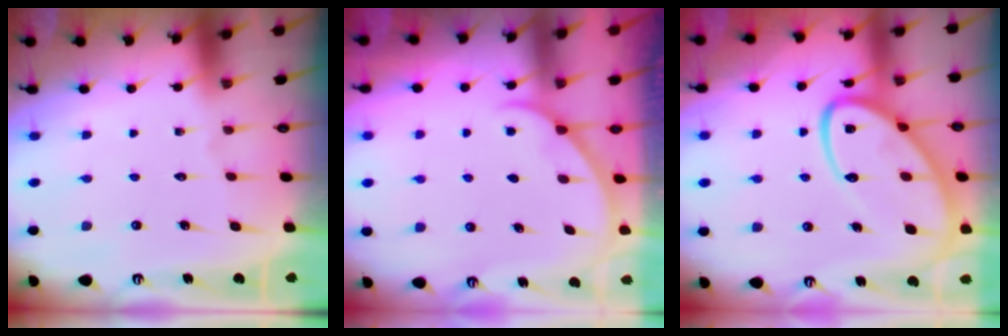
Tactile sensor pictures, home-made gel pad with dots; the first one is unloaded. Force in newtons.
{"total": 2.1, "press": 2.0, "slide": 0.3}
{"total": 19.6, "press": 19.5, "slide": 1.8}